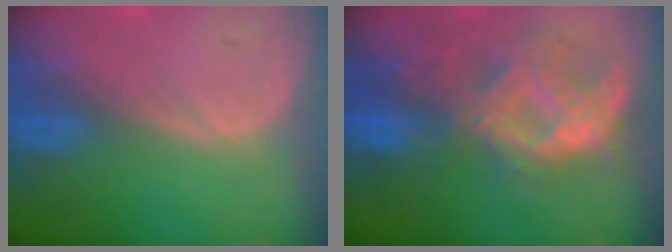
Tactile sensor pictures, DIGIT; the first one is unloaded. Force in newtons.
{"total": 9.8, "press": 8.8, "slide": 4.2}